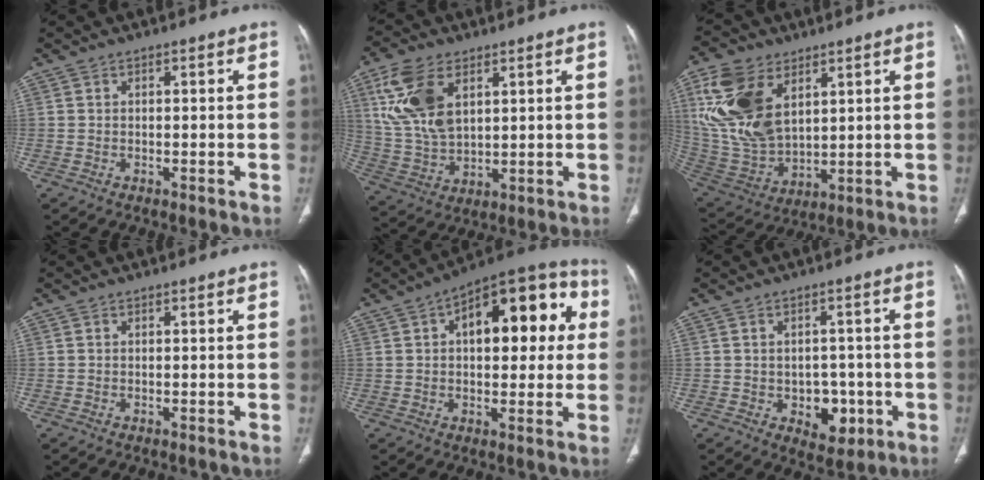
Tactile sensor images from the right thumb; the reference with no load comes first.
{"total": 13.9, "force": [5.4, 7.9, 10.1], "torque": [-0.202, -0.015, 0.119]}
{"total": 18.4, "force": [7.0, 11.1, 12.9], "torque": [-0.252, -0.026, 0.151]}
{"total": 0.0}
{"total": 19.8, "force": [4.5, 10.2, 16.4], "torque": [-0.169, 0.033, 0.057]}
{"total": 7.1, "force": [-1.9, 5.2, 4.5], "torque": [-0.023, 0.011, -0.013]}